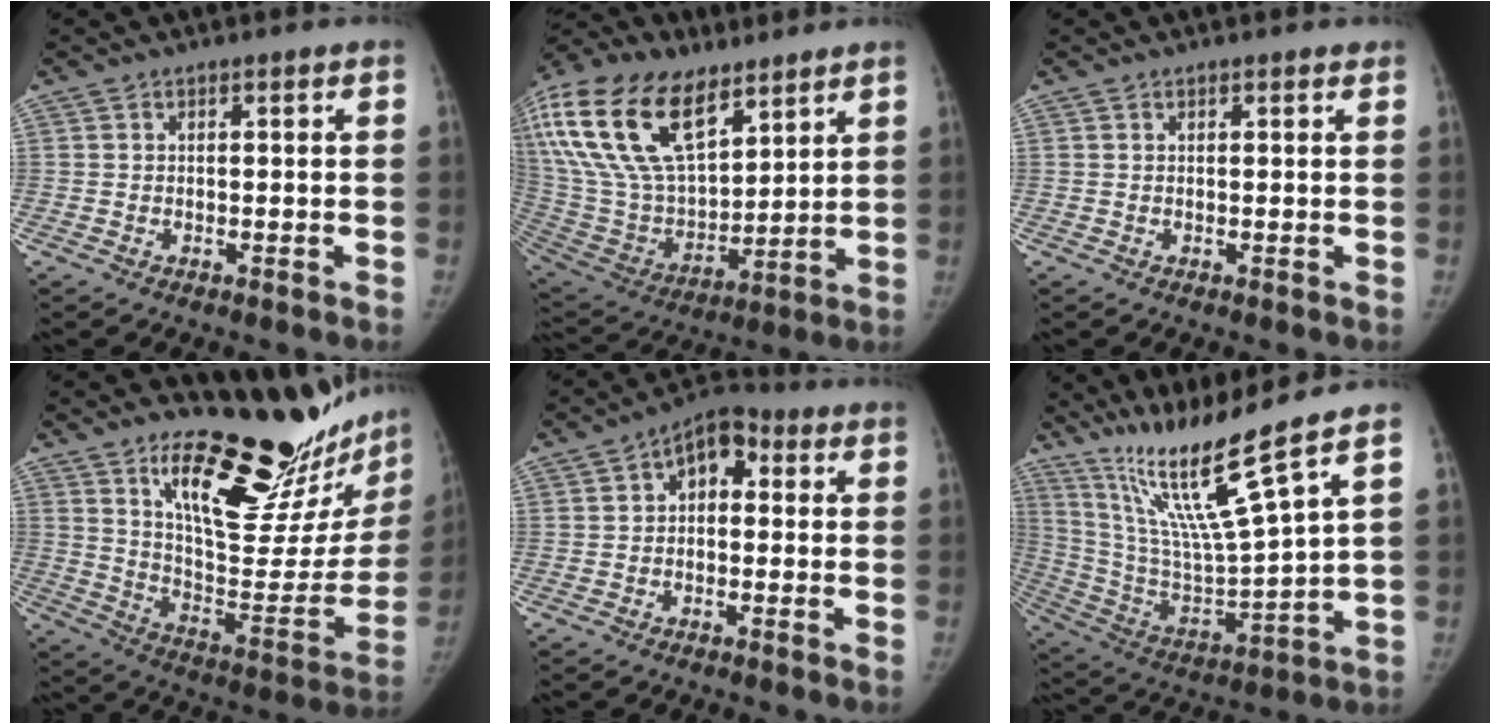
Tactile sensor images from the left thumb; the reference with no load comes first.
{"total": 28.4, "force": [14.6, 14.9, 19.3], "torque": [-0.397, -0.009, 0.274]}
{"total": 0.9, "force": [0.7, 0.3, 0.4], "torque": [-0.006, -0.002, 0.009]}
{"total": 25.3, "force": [20.0, 7.2, 13.7], "torque": [-0.146, -0.155, 0.293]}
{"total": 7.4, "force": [1.5, 4.8, 5.5], "torque": [-0.059, 0.023, 0.009]}
{"total": 17.0, "force": [12.3, -0.9, 11.8], "torque": [-0.206, -0.073, 0.241]}